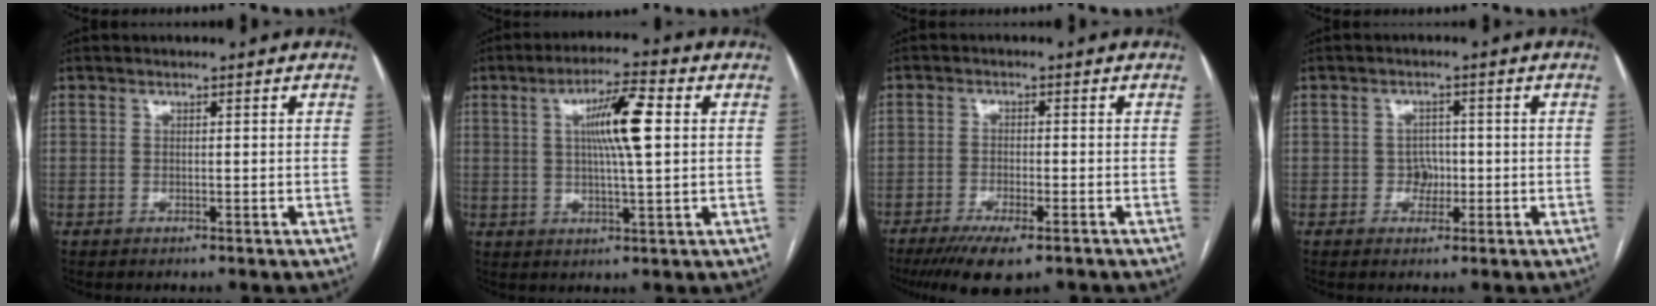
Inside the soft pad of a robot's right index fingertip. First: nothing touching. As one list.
[{"total": 9.0, "force": [1.9, 0.7, 8.8], "torque": [-0.156, 0.009, 0.031]}, {"total": 8.7, "force": [-6.2, 1.8, 5.9], "torque": [-0.090, -0.017, -0.095]}, {"total": 2.4, "force": [-0.5, 2.1, 1.0], "torque": [-0.008, 0.006, -0.008]}]